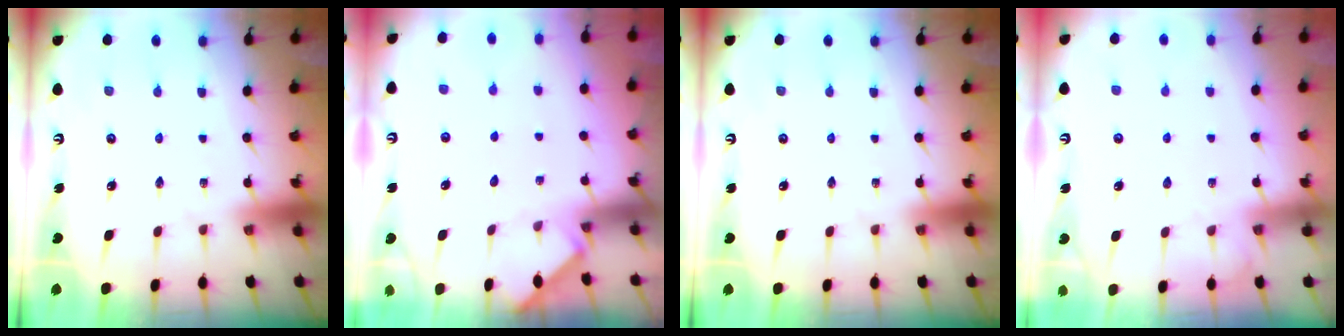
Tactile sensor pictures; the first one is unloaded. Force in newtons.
{"total": 3.1, "press": 3.0, "slide": 0.3}
{"total": 0.0}
{"total": 3.0, "press": 3.0, "slide": 0.5}